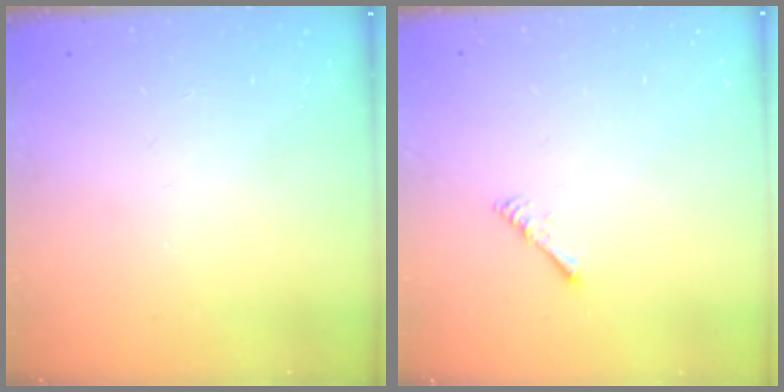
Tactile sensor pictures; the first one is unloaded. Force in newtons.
{"total": 1.7, "press": 1.6, "slide": 0.4}